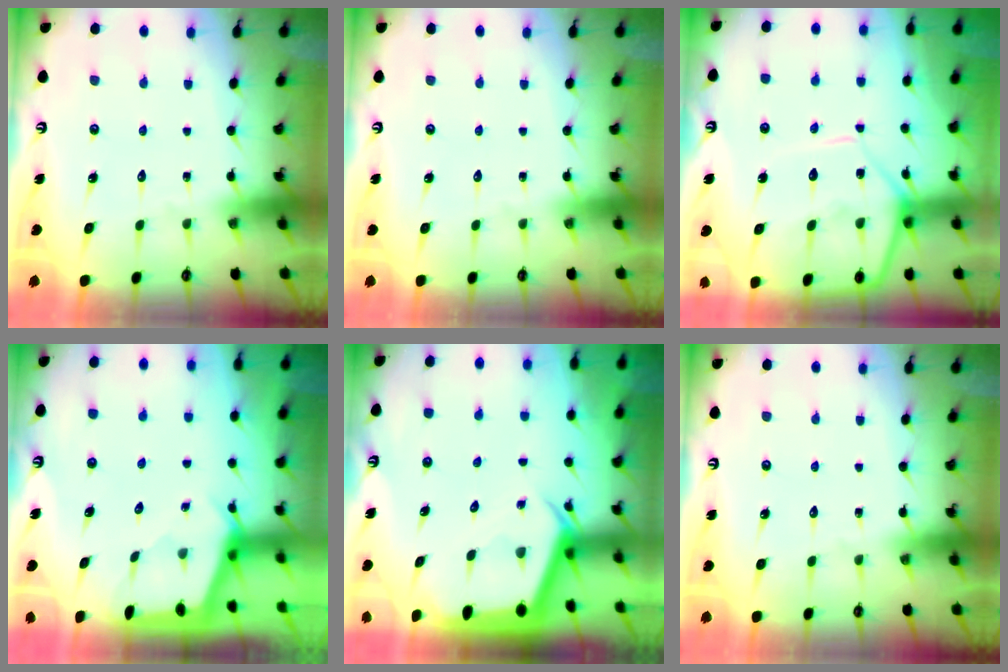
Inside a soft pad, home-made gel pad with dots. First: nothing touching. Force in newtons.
{"total": 0.0}
{"total": 10.8, "press": 10.7, "slide": 0.8}
{"total": 2.3, "press": 2.3, "slide": 0.3}
{"total": 3.2, "press": 3.2, "slide": 0.3}
{"total": 0.0}